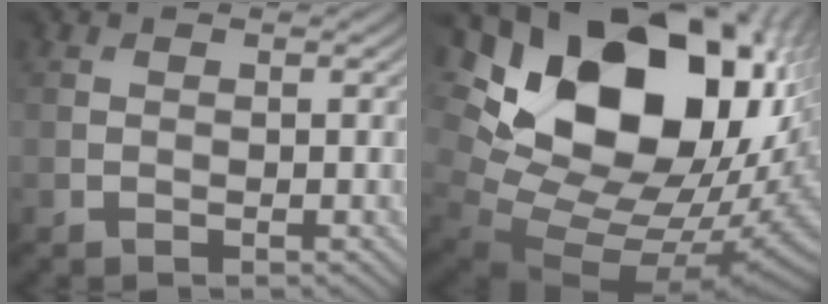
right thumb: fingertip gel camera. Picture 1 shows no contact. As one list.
[{"total": 22.4, "force": [6.3, 15.2, 15.2], "torque": [-0.298, 0.012, 0.144]}]